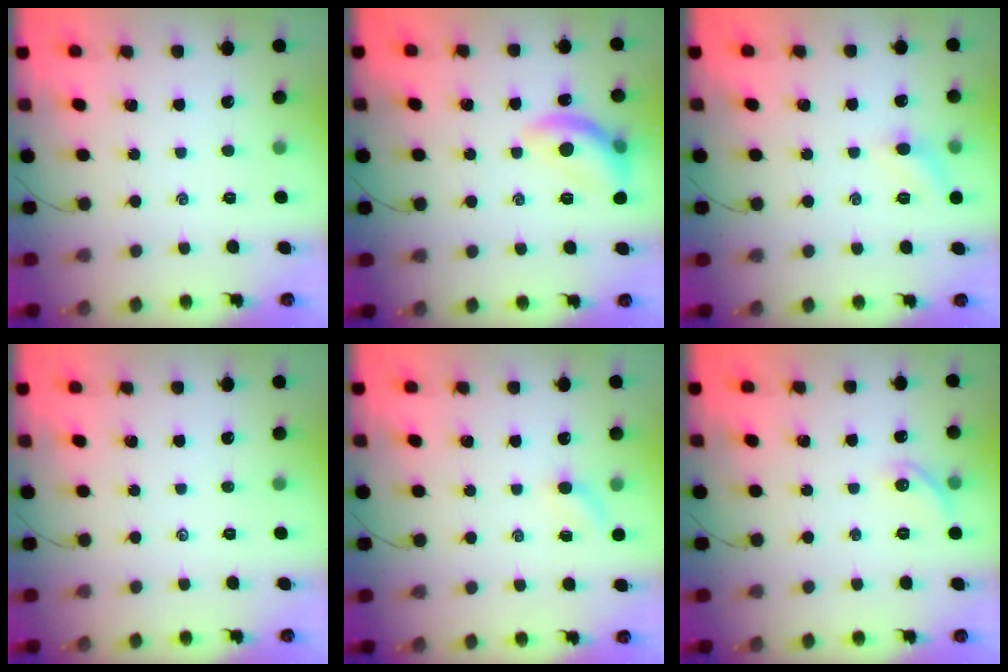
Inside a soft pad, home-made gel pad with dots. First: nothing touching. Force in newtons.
{"total": 12.7, "press": 12.7, "slide": 0.8}
{"total": 7.1, "press": 6.9, "slide": 1.4}
{"total": 0.0}
{"total": 4.4, "press": 4.3, "slide": 1.1}
{"total": 6.1, "press": 6.0, "slide": 1.0}